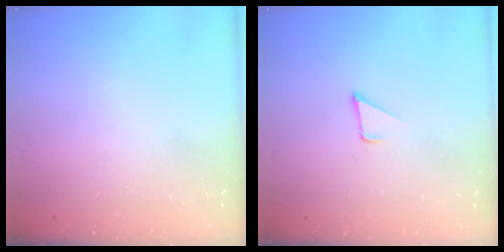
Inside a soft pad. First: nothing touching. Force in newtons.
{"total": 2.3, "press": 2.3, "slide": 0.2}